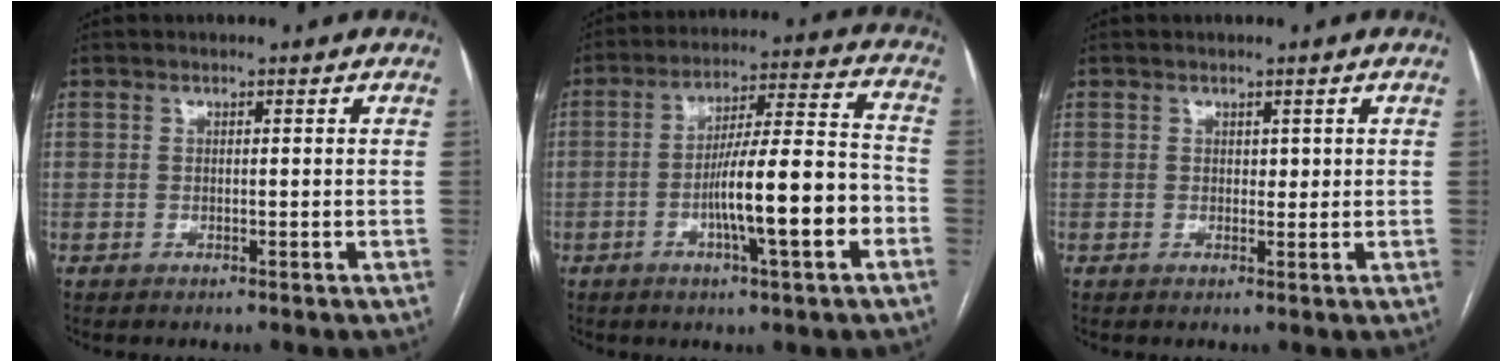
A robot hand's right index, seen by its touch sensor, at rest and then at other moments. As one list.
[{"total": 13.6, "force": [-4.3, 1.0, 12.8], "torque": [-0.210, 0.012, -0.067]}, {"total": 1.2, "force": [0.5, 0.9, 0.7], "torque": [-0.006, 0.000, 0.009]}]